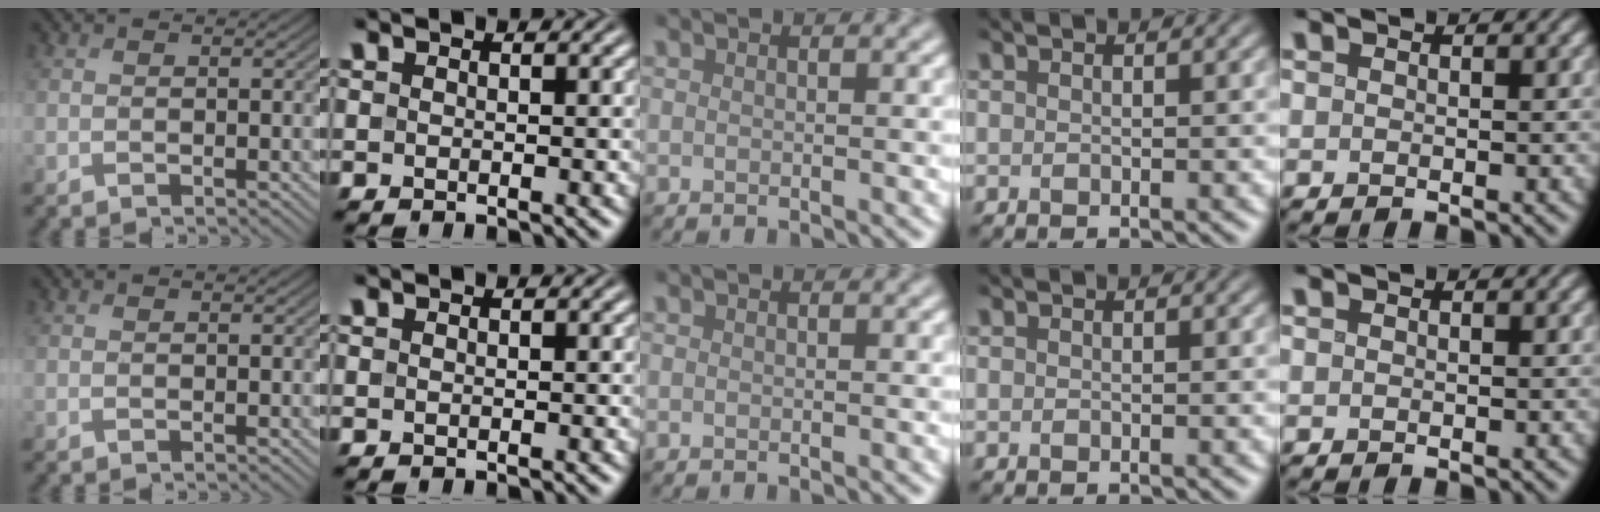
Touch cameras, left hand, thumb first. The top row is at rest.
{}